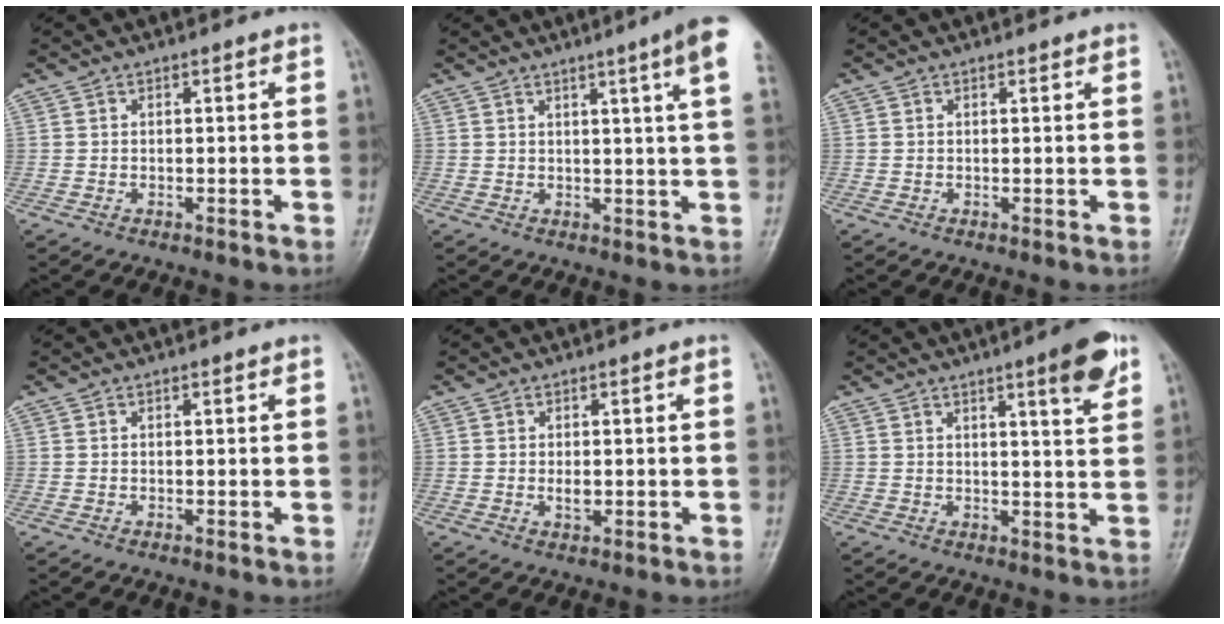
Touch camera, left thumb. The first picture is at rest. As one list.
[{"total": 8.8, "force": [4.4, -0.4, 7.6], "torque": [-0.096, -0.009, 0.042]}, {"total": 0.6, "force": [0.5, 0.2, 0.3], "torque": [-0.004, 0.003, 0.003]}, {"total": 0.0}, {"total": 2.0, "force": [0.0, 1.1, 1.7], "torque": [-0.024, -0.001, 0.000]}, {"total": 7.2, "force": [4.2, 1.1, 5.7], "torque": [-0.071, -0.021, 0.055]}]